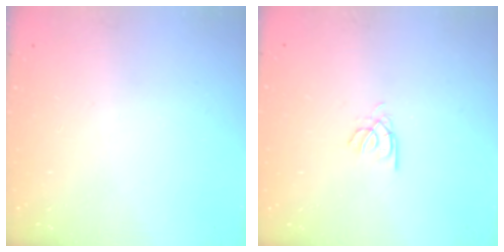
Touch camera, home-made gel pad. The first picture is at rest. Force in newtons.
{"total": 2.3, "press": 2.3, "slide": 0.2}